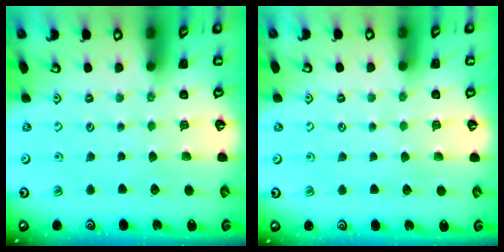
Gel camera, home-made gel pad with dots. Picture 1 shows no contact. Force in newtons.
{"total": 0.8, "press": 0.8, "slide": 0.1}